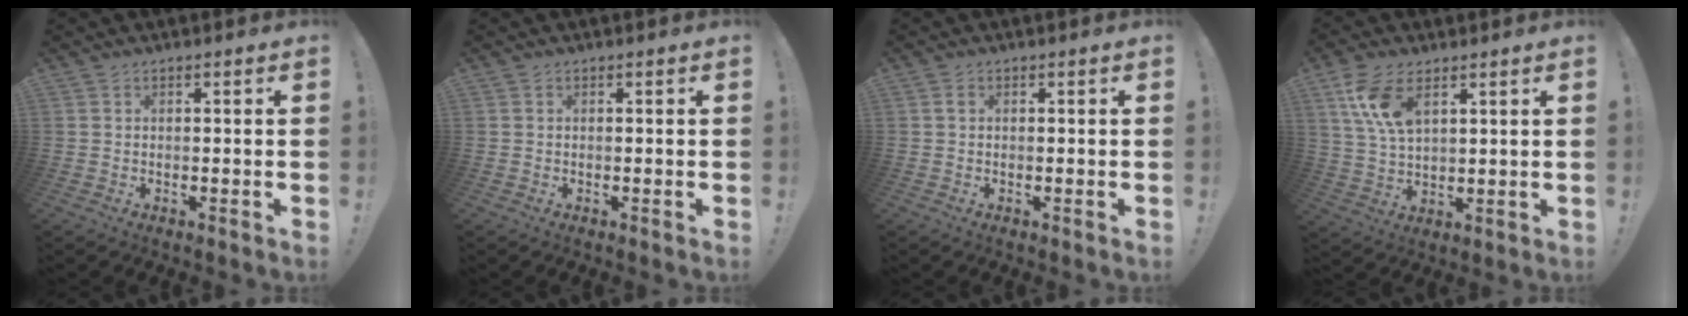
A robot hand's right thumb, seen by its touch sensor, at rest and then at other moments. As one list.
[{"total": 0.0}, {"total": 0.7, "force": [0.1, 0.5, 0.4], "torque": [-0.011, 0.004, 0.003]}, {"total": 10.9, "force": [5.7, 5.4, 7.5], "torque": [-0.149, -0.018, 0.106]}]